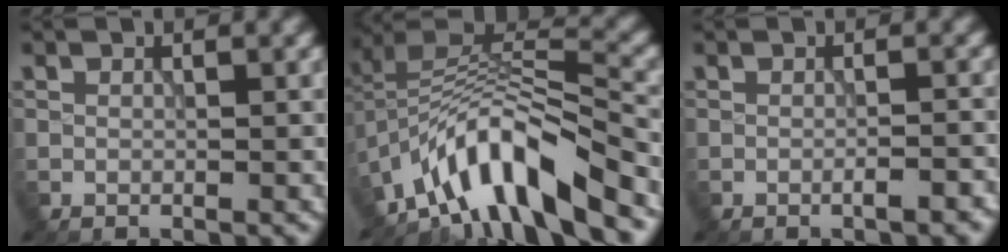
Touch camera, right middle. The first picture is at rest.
{"total": 10.4, "force": [-6.6, 3.1, 7.5], "torque": [-0.117, 0.012, -0.124]}
{"total": 2.2, "force": [-1.0, 0.7, 1.8], "torque": [-0.018, 0.008, -0.016]}